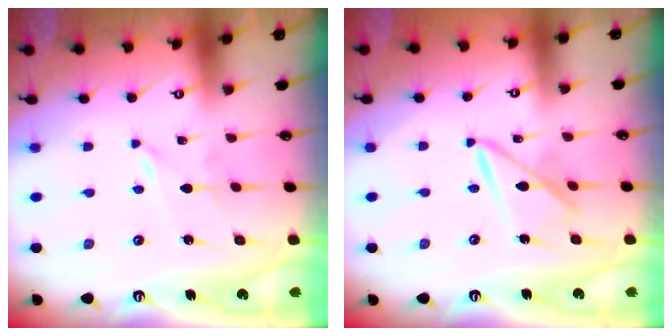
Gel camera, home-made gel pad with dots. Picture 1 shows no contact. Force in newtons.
{"total": 9.1, "press": 9.1, "slide": 0.6}